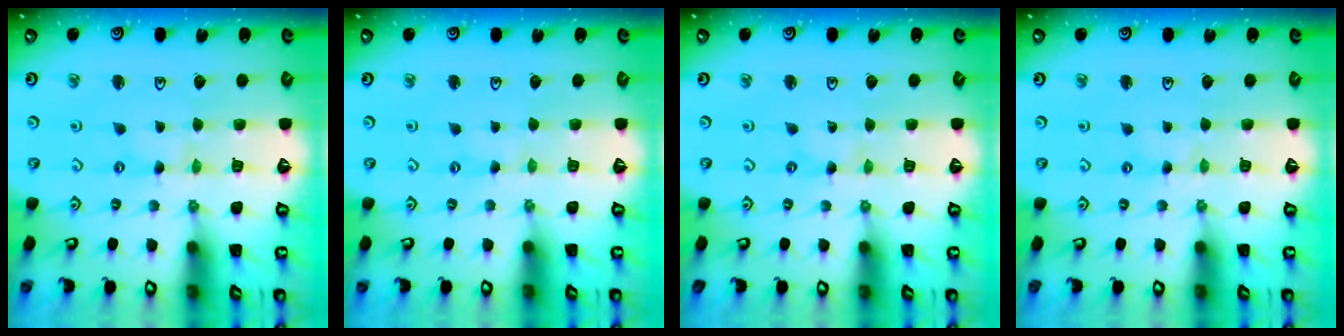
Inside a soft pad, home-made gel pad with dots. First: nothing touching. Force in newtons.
{"total": 0.8, "press": 0.8, "slide": 0.2}
{"total": 0.0}
{"total": 1.3, "press": 1.3, "slide": 0.3}